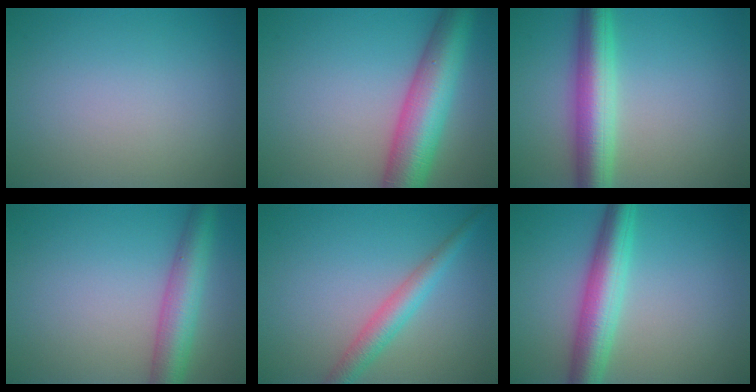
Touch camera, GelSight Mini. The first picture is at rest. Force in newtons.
{"total": 8.6, "press": 8.6, "slide": 0.2}
{"total": 6.3, "press": 6.3, "slide": 0.2}
{"total": 5.2, "press": 5.2, "slide": 0.1}
{"total": 3.1, "press": 3.1, "slide": 0.1}
{"total": 5.8, "press": 5.8, "slide": 0.1}